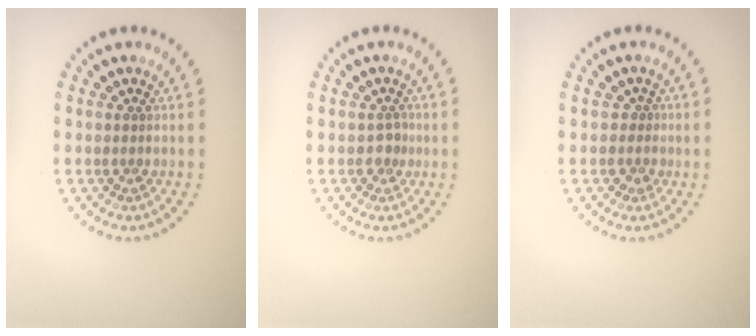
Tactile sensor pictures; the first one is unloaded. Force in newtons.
{"total": 1.1, "press": 0.9, "slide": 0.6}
{"total": 1.6, "press": 1.2, "slide": 1.1}